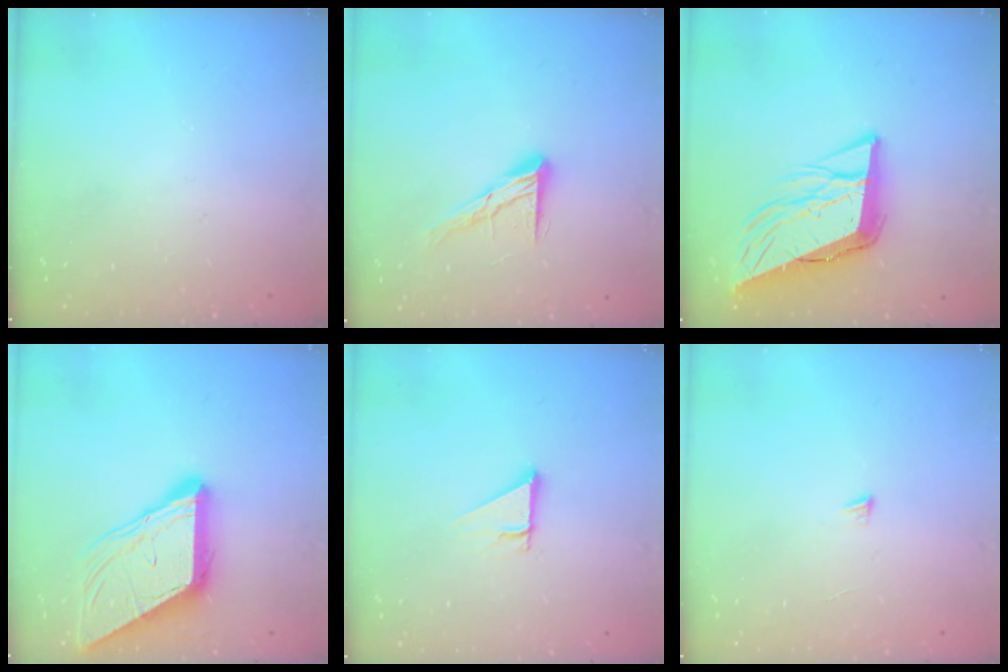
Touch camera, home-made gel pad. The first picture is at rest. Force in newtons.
{"total": 10.6, "press": 10.6, "slide": 0.8}
{"total": 12.3, "press": 11.7, "slide": 3.6}
{"total": 11.8, "press": 11.7, "slide": 1.2}
{"total": 2.5, "press": 2.5, "slide": 0.2}
{"total": 3.1, "press": 3.1, "slide": 0.3}